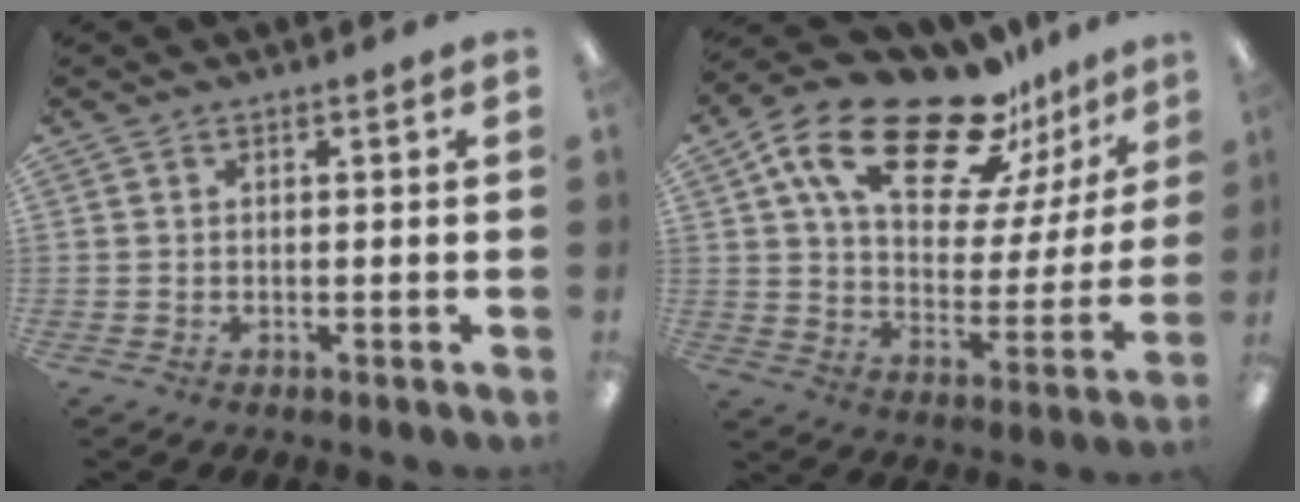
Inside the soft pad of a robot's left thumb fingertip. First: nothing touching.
{"total": 22.7, "force": [15.7, 10.0, 13.0], "torque": [-0.221, -0.095, 0.271]}